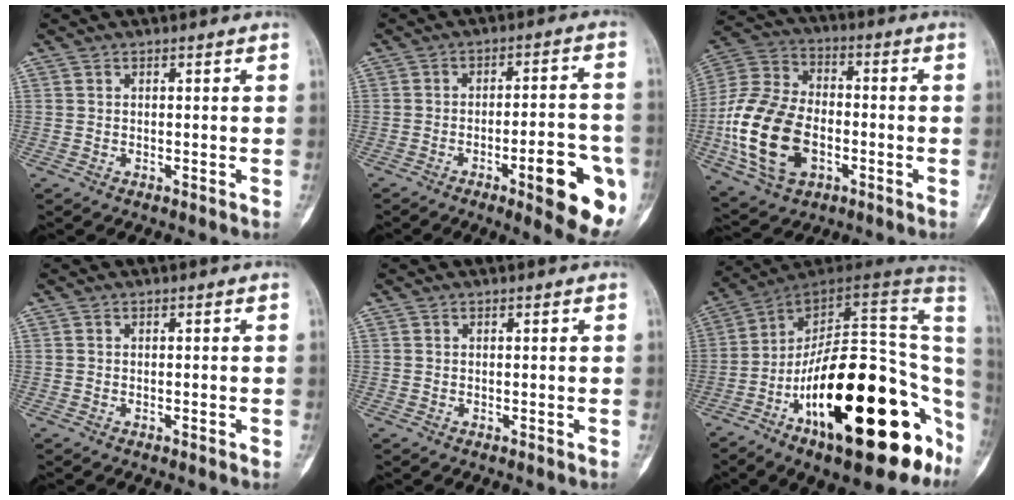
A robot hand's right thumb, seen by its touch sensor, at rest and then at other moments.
{"total": 14.6, "force": [-5.9, 3.8, 12.8], "torque": [-0.144, 0.020, -0.071]}
{"total": 19.5, "force": [-4.7, 12.6, 14.1], "torque": [-0.277, 0.018, -0.083]}
{"total": 0.5, "force": [-0.2, 0.2, 0.5], "torque": [-0.009, -0.001, -0.002]}
{"total": 0.0}
{"total": 31.7, "force": [-10.9, 12.1, 27.2], "torque": [-0.314, 0.062, -0.167]}